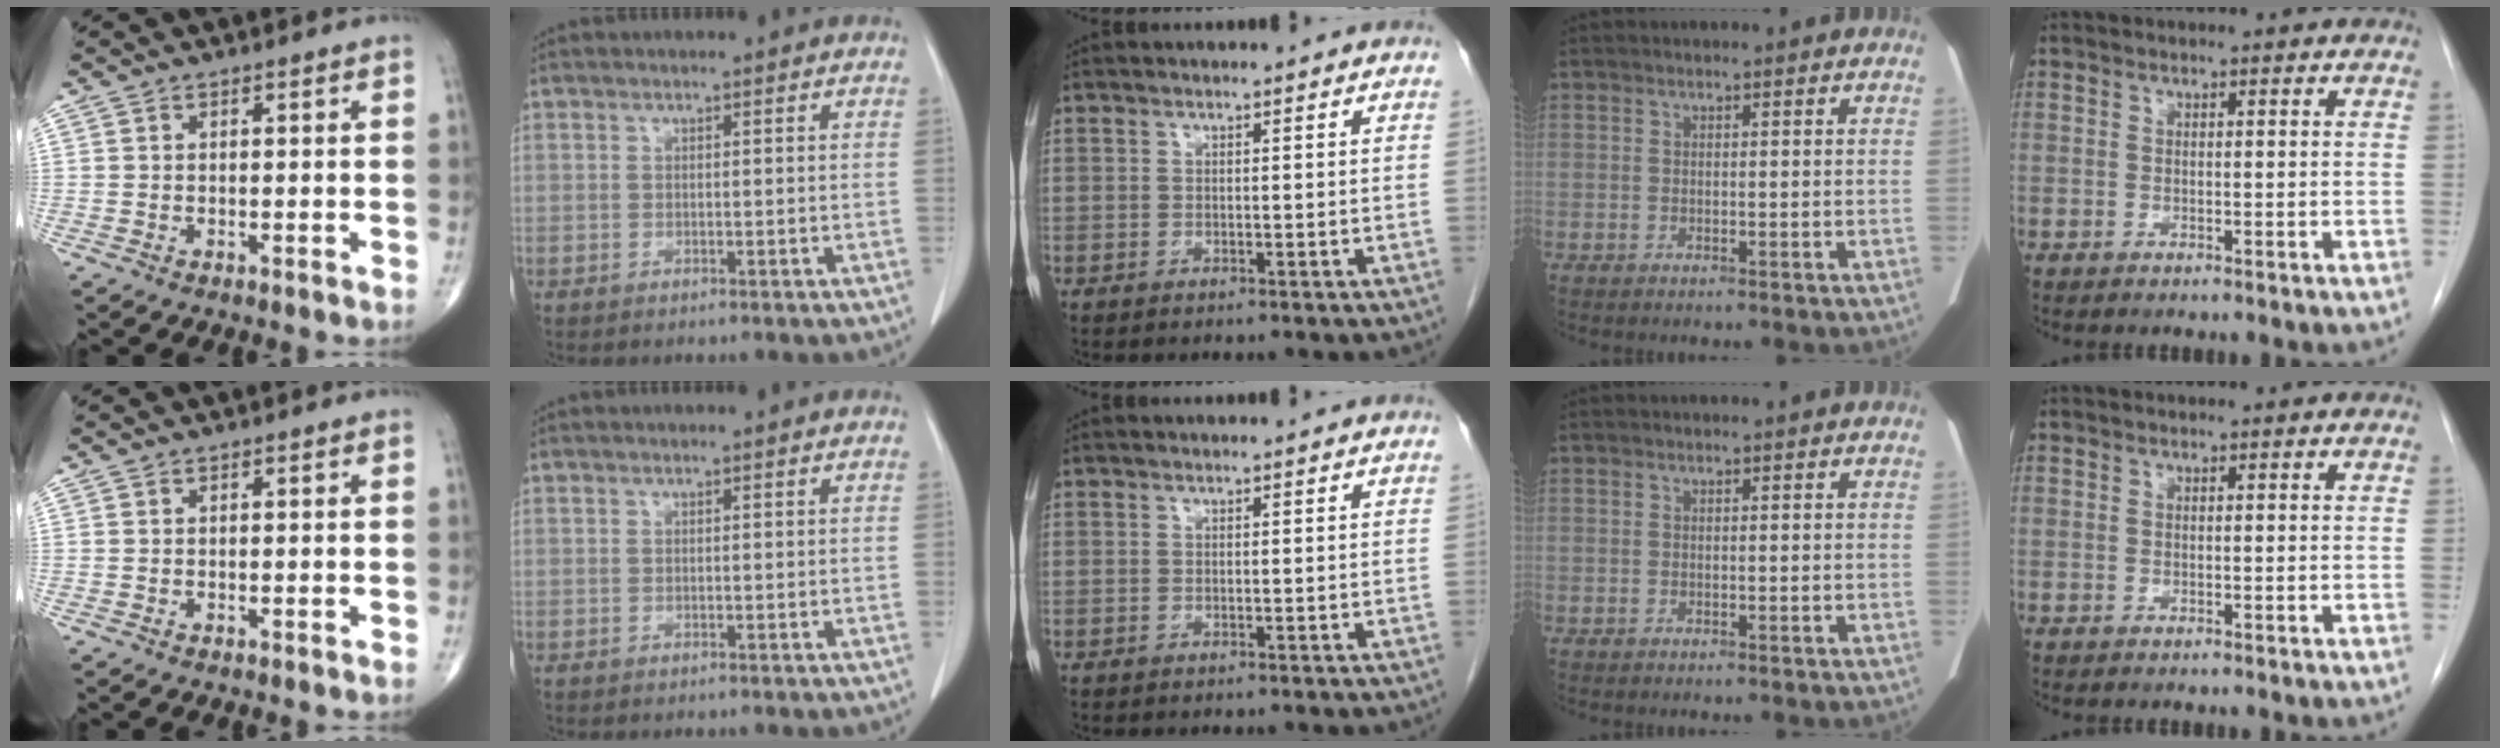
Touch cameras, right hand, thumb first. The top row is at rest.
{}